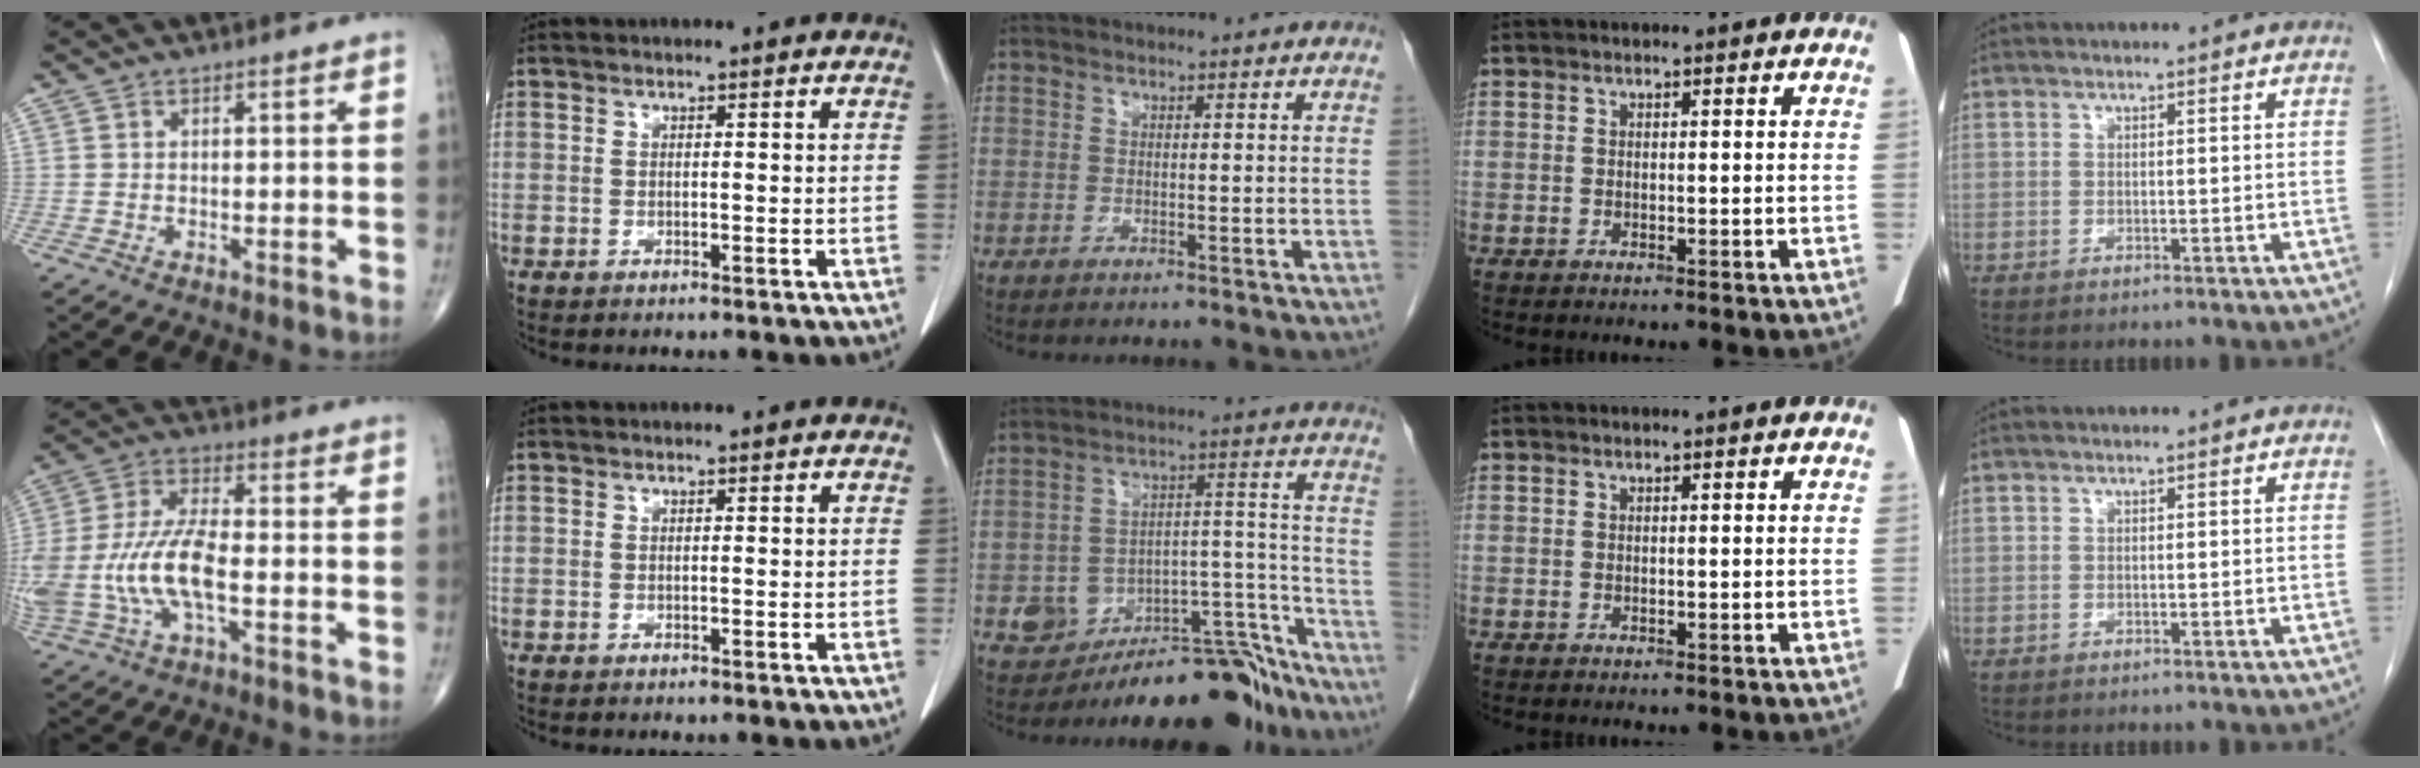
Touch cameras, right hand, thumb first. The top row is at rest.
{"thumb": {"total": 15.5, "force": [-3.1, 6.5, 13.7], "torque": [-0.312, 0.022, -0.056]}, "middle": {"total": 12.7, "force": [-11.0, 4.6, 4.2], "torque": [-0.015, 0.078, -0.167]}}